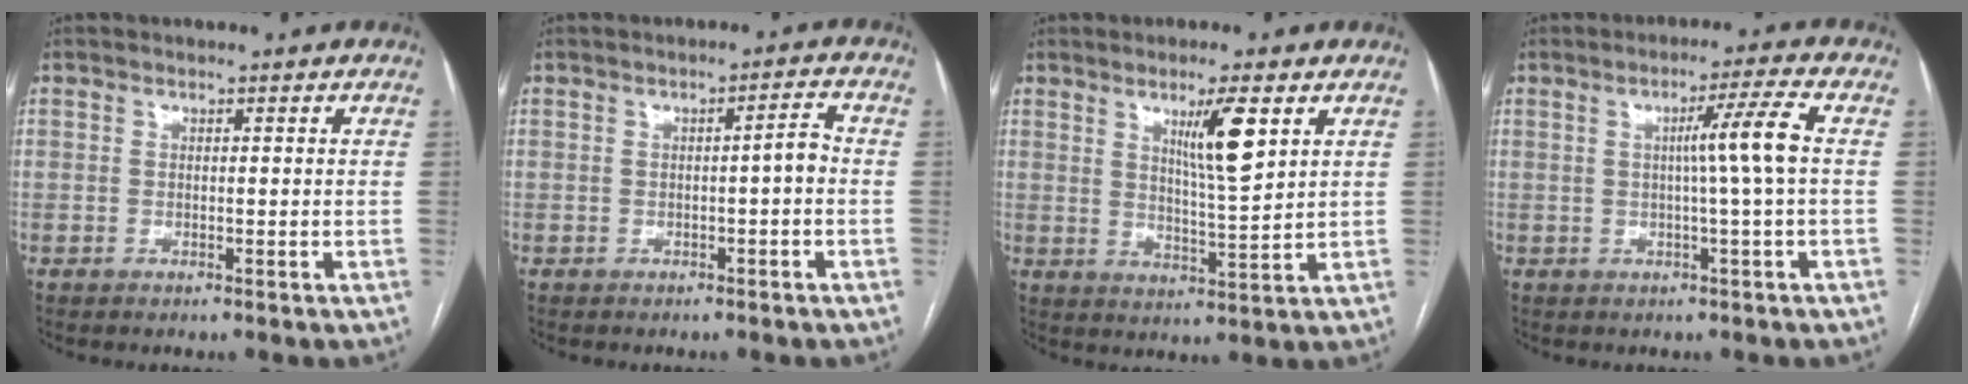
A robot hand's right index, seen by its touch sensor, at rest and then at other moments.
{"total": 2.5, "force": [-0.3, 0.3, 2.4], "torque": [-0.032, 0.007, -0.006]}
{"total": 7.4, "force": [3.4, 0.3, 6.6], "torque": [-0.113, -0.011, 0.059]}
{"total": 6.0, "force": [0.4, -1.5, 5.8], "torque": [-0.095, 0.006, 0.007]}